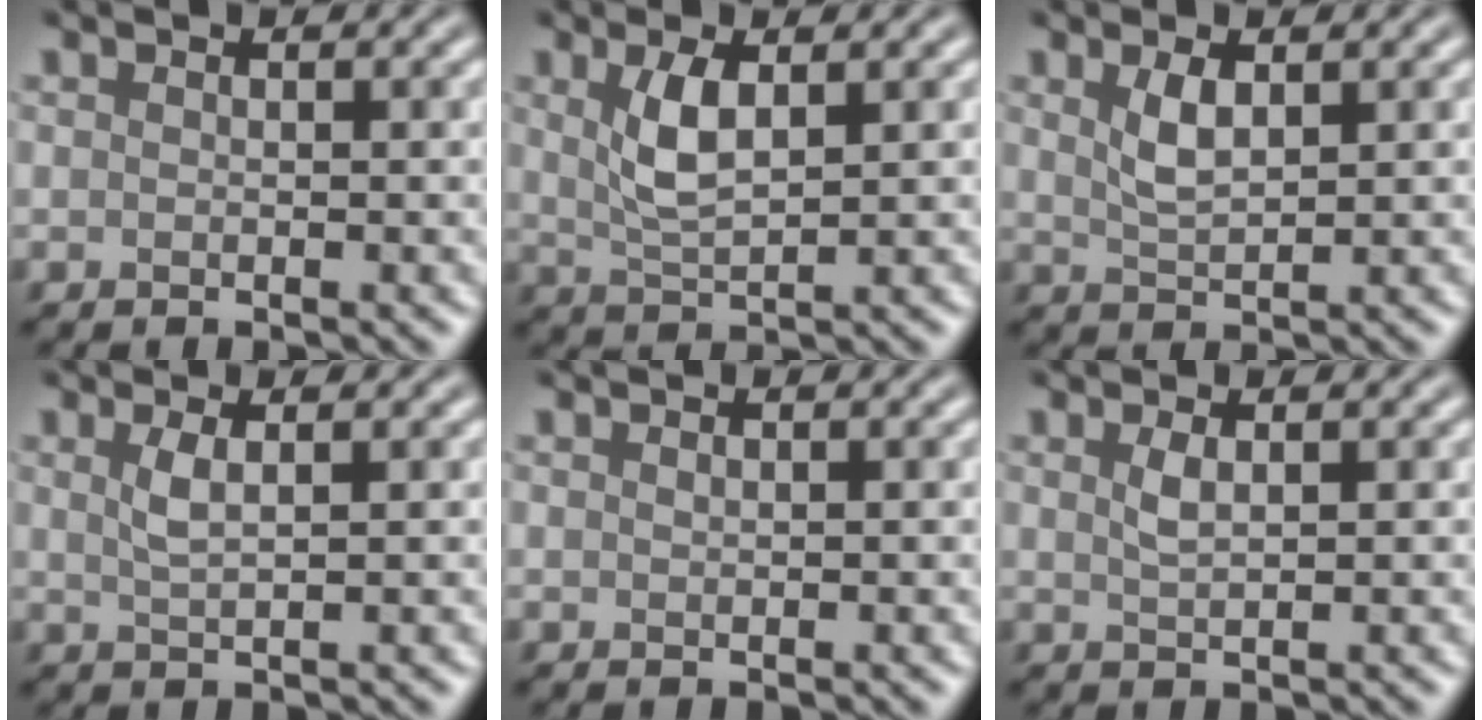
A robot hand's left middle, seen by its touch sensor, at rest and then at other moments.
{"total": 3.3, "force": [1.1, 1.3, 2.9], "torque": [-0.064, -0.001, 0.025]}
{"total": 2.3, "force": [1.1, 0.9, 1.8], "torque": [-0.040, -0.001, 0.023]}
{"total": 1.8, "force": [0.7, 0.5, 1.5], "torque": [-0.033, 0.000, 0.013]}
{"total": 0.0}
{"total": 1.3, "force": [0.6, 0.4, 1.1], "torque": [-0.026, 0.000, 0.014]}